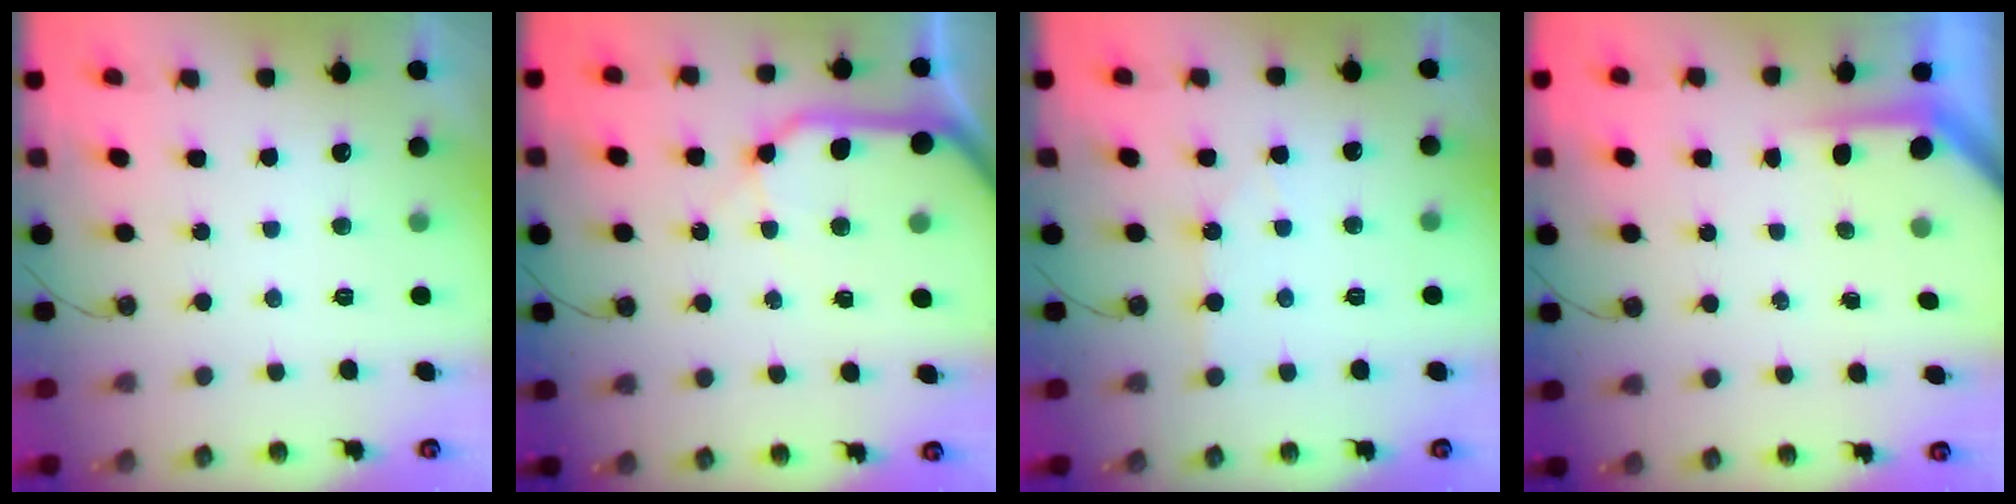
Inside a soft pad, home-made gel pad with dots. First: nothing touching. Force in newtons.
{"total": 12.2, "press": 12.1, "slide": 1.6}
{"total": 2.5, "press": 2.5, "slide": 0.5}
{"total": 3.8, "press": 3.8, "slide": 0.4}